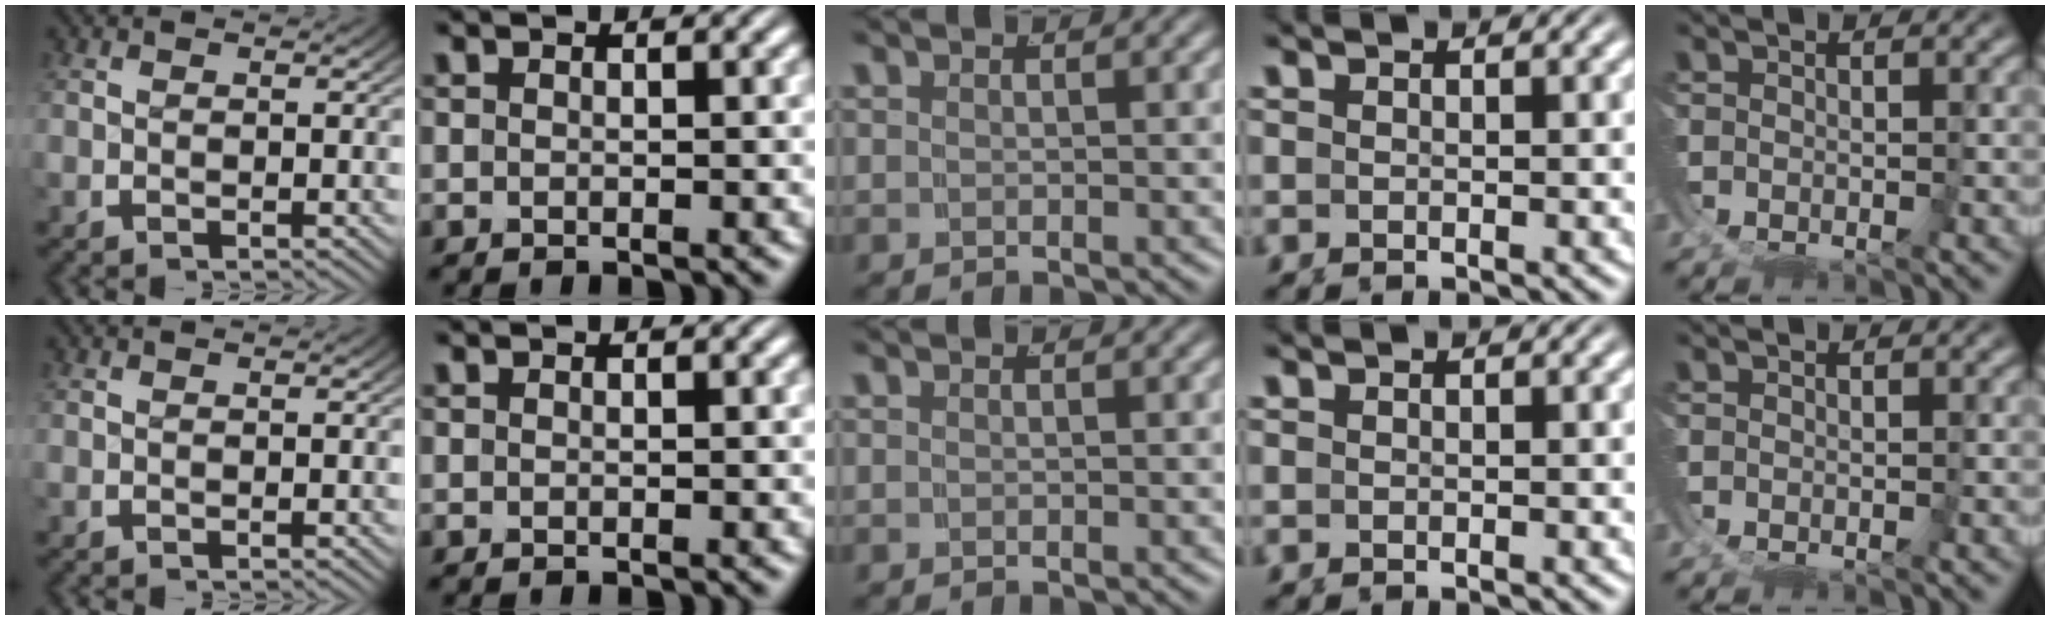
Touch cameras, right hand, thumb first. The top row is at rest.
{}